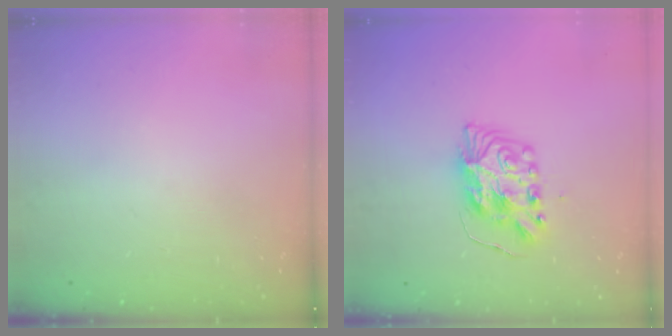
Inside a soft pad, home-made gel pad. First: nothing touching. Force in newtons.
{"total": 9.5, "press": 9.5, "slide": 0.4}